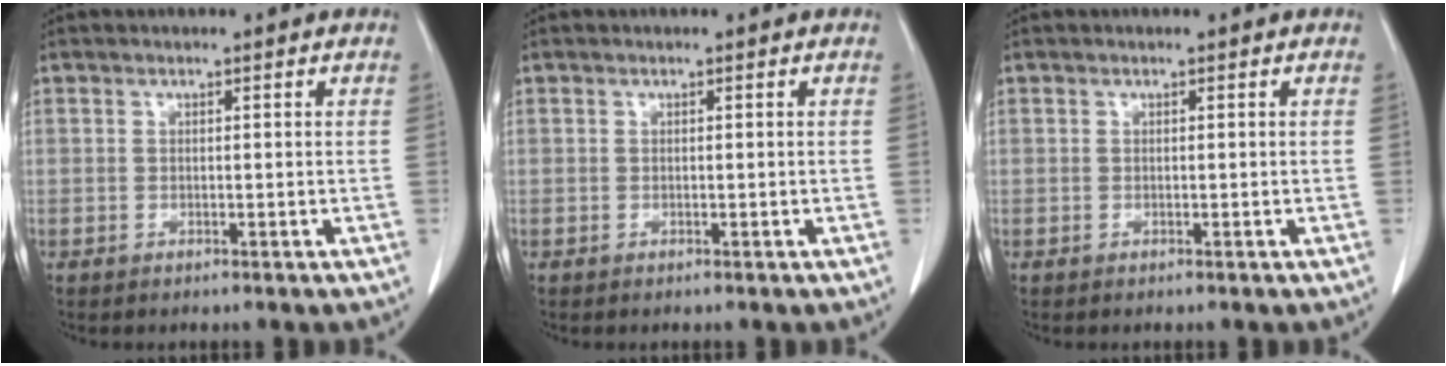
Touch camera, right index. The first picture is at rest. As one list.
[{"total": 0.0}, {"total": 0.0}]